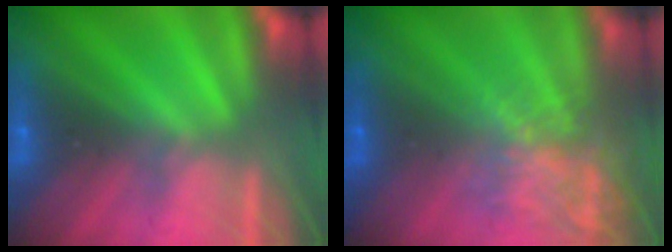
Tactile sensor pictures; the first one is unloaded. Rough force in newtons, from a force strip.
{"total": 8.3}